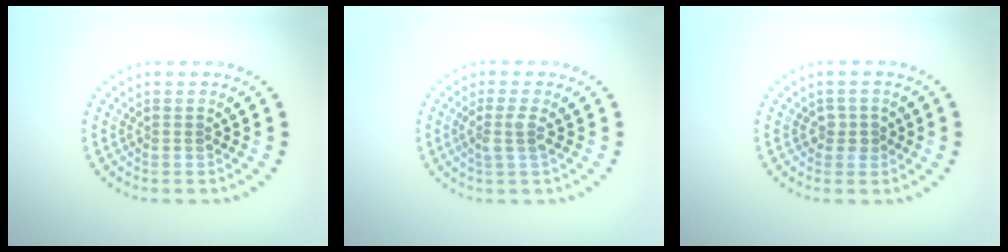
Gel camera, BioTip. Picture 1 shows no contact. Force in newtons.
{"total": 1.8, "press": 1.4, "slide": 1.2}
{"total": 1.1, "press": 1.0, "slide": 0.5}